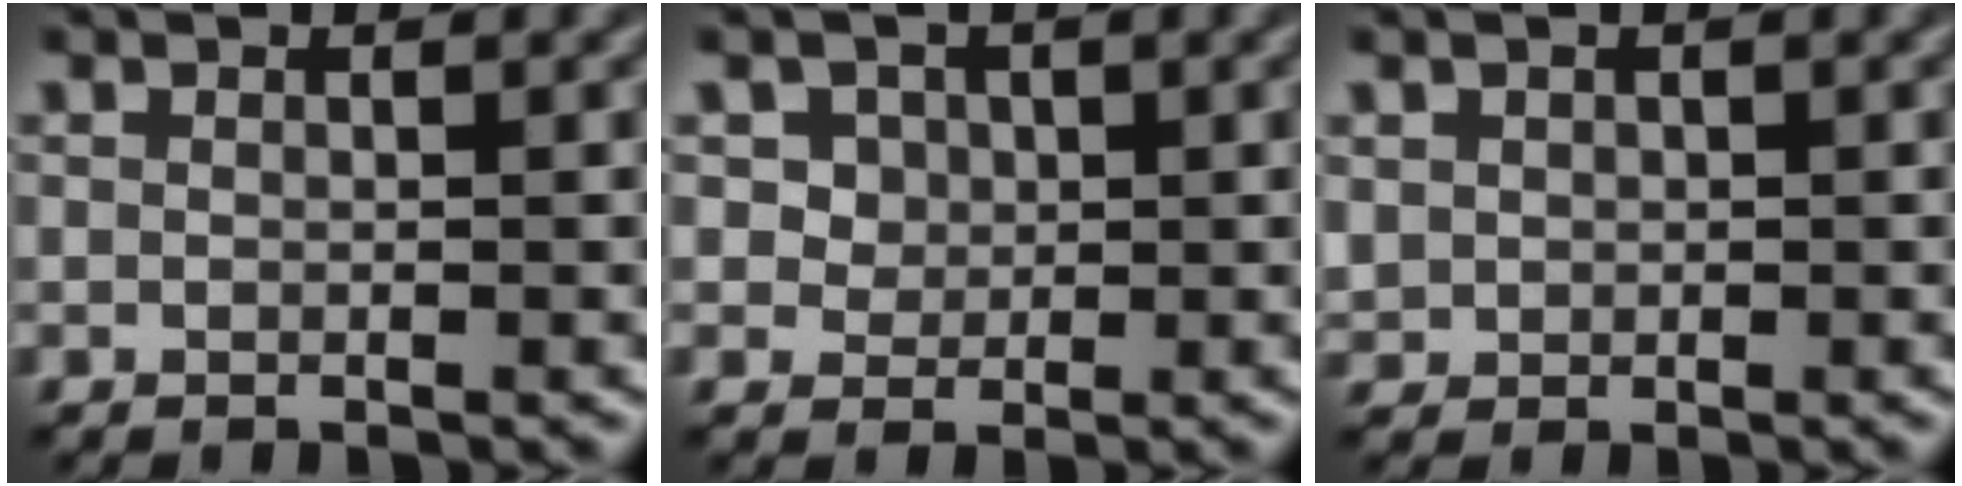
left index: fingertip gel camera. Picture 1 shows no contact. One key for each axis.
{"total": 4.0, "fx": 1.9, "fy": 3.1, "fz": 1.7, "tx": -0.041, "ty": 0.006, "tz": 0.031}
{"total": 1.1, "fx": 0.2, "fy": 1.1, "fz": 0.2, "tx": -0.004, "ty": -0.003, "tz": 0.007}